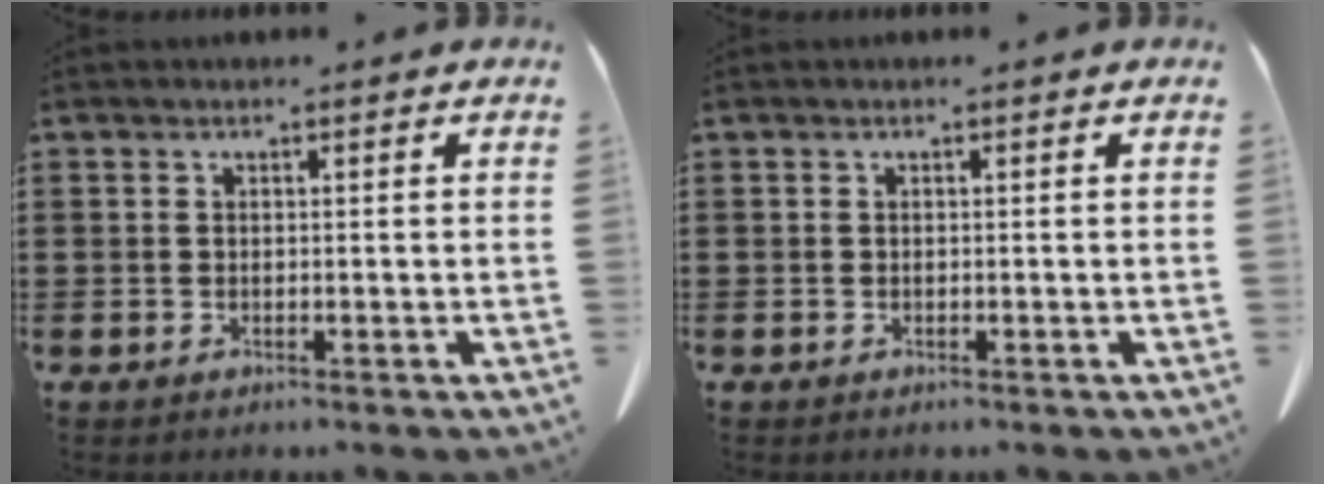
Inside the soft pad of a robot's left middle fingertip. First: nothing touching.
{"total": 0.0}